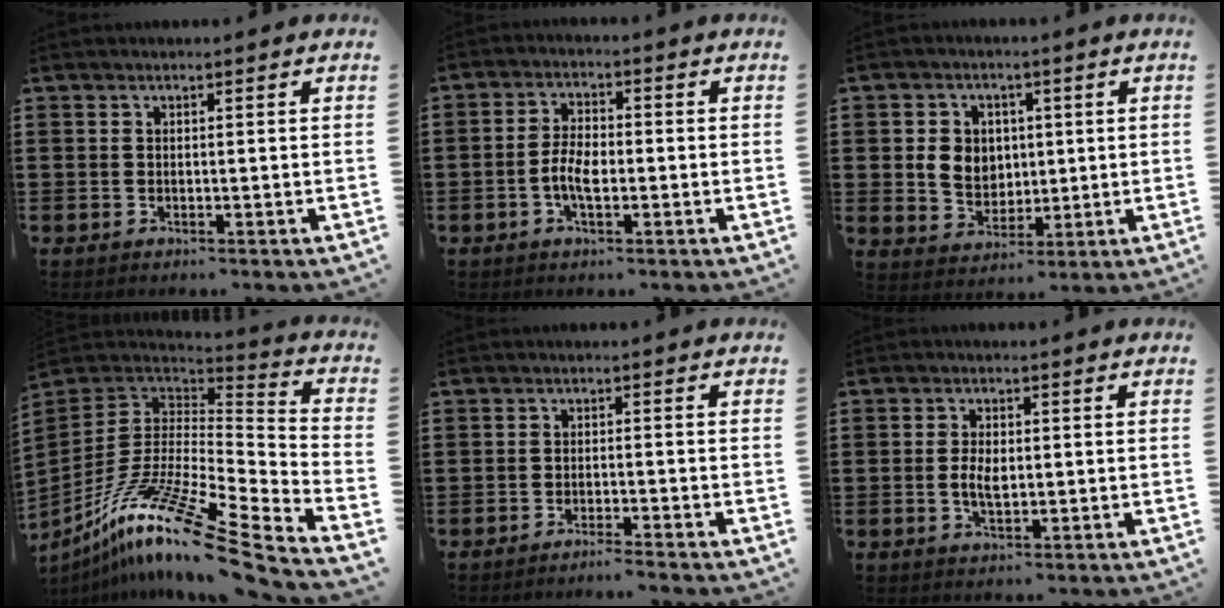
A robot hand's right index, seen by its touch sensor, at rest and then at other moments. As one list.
[{"total": 4.8, "force": [-1.4, 2.2, 4.0], "torque": [-0.098, -0.003, -0.032]}, {"total": 5.7, "force": [0.8, 5.1, 2.4], "torque": [-0.057, 0.014, 0.013]}, {"total": 16.4, "force": [-11.1, 2.2, 11.8], "torque": [-0.229, 0.020, -0.207]}, {"total": 1.8, "force": [-1.7, -0.3, 0.5], "torque": [-0.009, 0.002, -0.034]}, {"total": 3.6, "force": [-0.2, 1.8, 3.1], "torque": [-0.067, 0.001, -0.006]}]